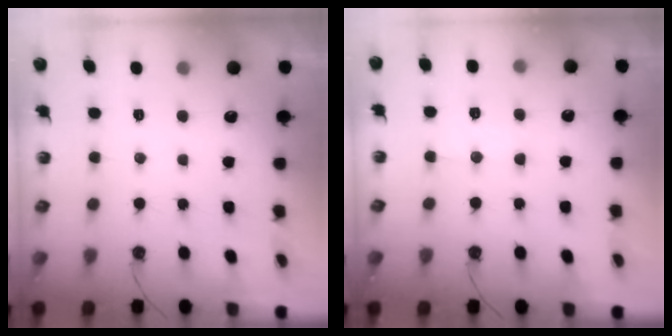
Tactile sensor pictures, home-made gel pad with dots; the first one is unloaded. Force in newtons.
{"total": 9.0, "press": 9.0, "slide": 0.7}